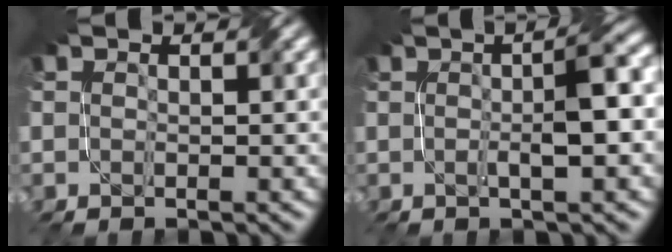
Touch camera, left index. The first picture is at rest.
{"total": 4.6, "force": [0.2, 0.6, 4.6], "torque": [-0.070, 0.011, 0.002]}